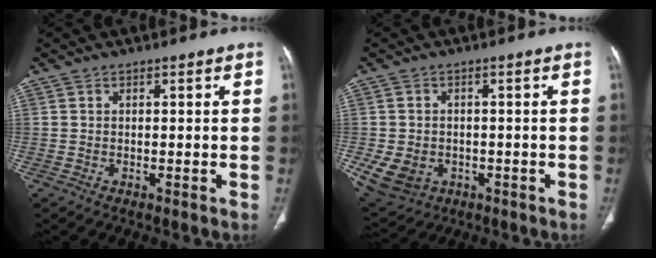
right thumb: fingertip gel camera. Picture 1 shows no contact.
{"total": 8.5, "force": [-2.5, 6.8, 4.5], "torque": [-0.088, 0.008, -0.025]}